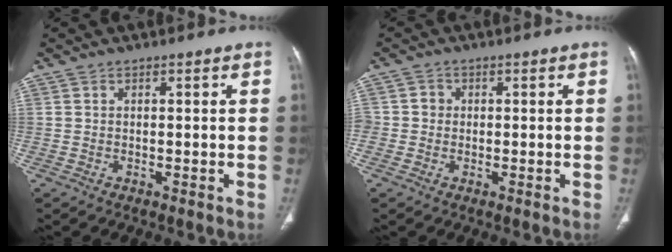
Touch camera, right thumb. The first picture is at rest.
{"total": 3.1, "force": [-0.1, 3.0, 0.9], "torque": [0.004, 0.009, -0.003]}